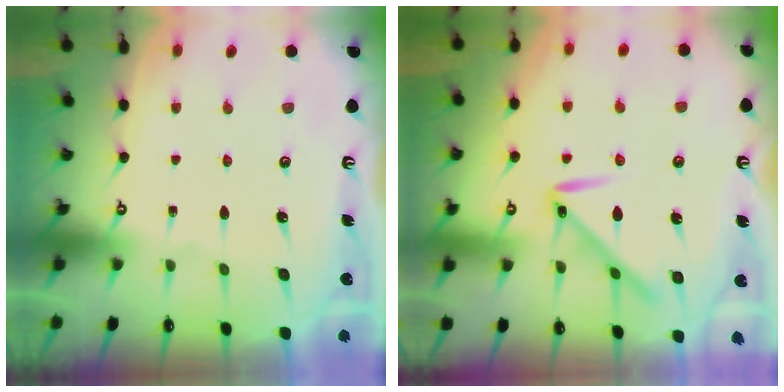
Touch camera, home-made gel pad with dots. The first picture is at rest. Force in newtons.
{"total": 9.3, "press": 9.2, "slide": 0.5}